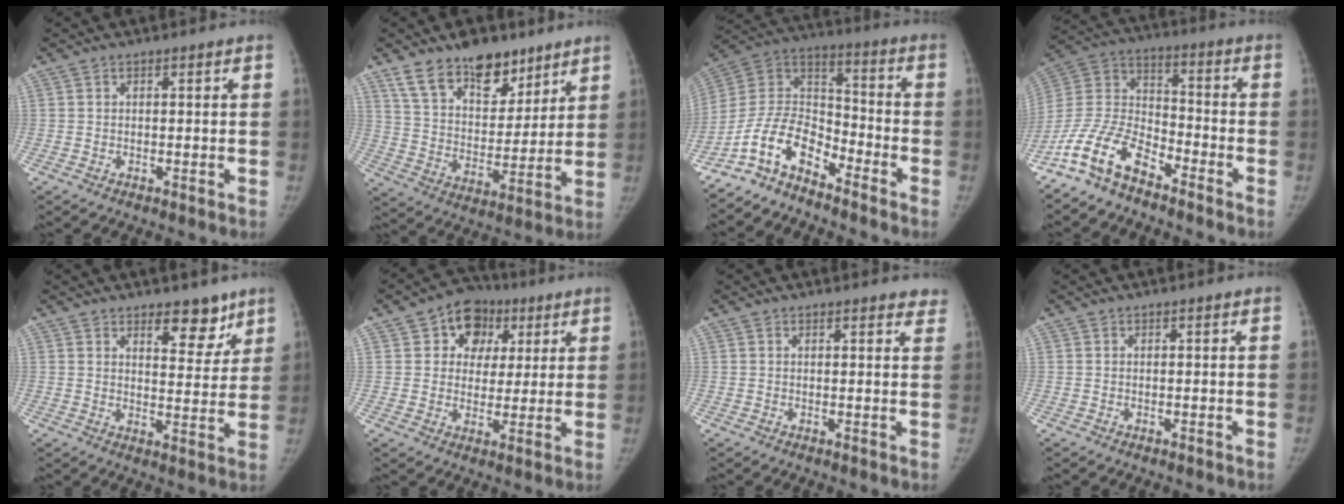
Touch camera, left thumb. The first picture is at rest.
{"total": 16.5, "force": [11.5, 8.8, 7.9], "torque": [-0.081, -0.064, 0.200]}
{"total": 12.2, "force": [-9.0, 5.6, 6.1], "torque": [-0.105, 0.089, -0.183]}
{"total": 14.1, "force": [-10.2, 6.2, 7.4], "torque": [-0.147, 0.069, -0.205]}
{"total": 7.4, "force": [5.2, 3.5, 4.0], "torque": [-0.018, -0.036, 0.073]}
{"total": 10.7, "force": [4.4, 8.6, 4.5], "torque": [-0.022, -0.007, 0.065]}
{"total": 3.9, "force": [3.5, 1.2, 1.2], "torque": [0.011, -0.010, 0.024]}
{"total": 0.0}